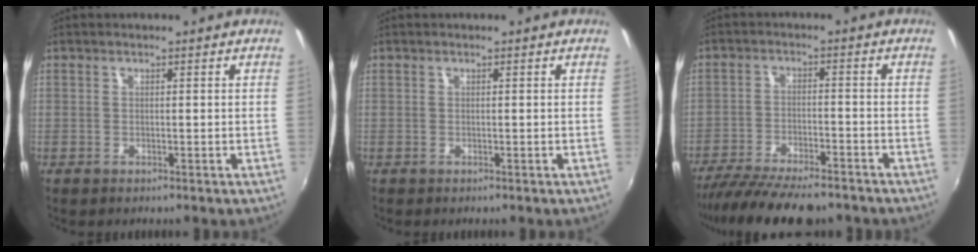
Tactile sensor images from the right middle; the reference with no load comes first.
{"total": 0.0}
{"total": 15.0, "force": [-12.7, 3.5, 7.3], "torque": [-0.153, -0.035, -0.201]}